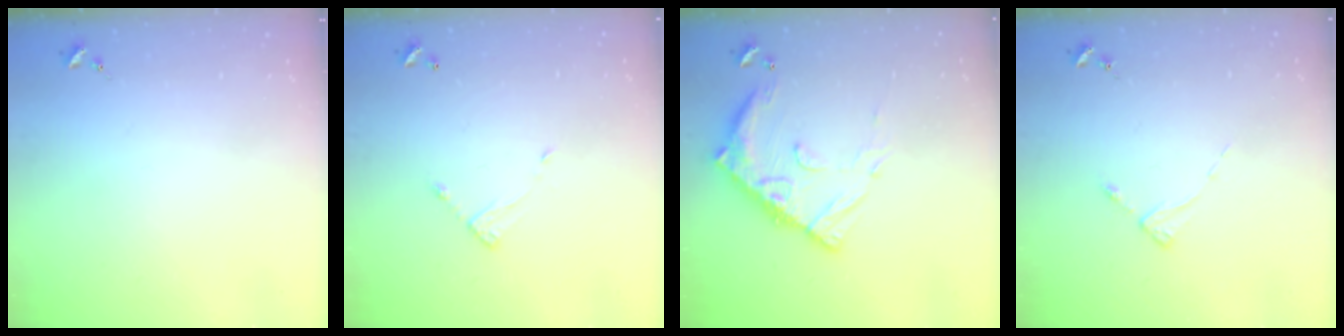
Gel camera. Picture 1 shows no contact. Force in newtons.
{"total": 4.3, "press": 4.3, "slide": 0.2}
{"total": 14.4, "press": 14.4, "slide": 1.3}
{"total": 2.2, "press": 2.2, "slide": 0.4}